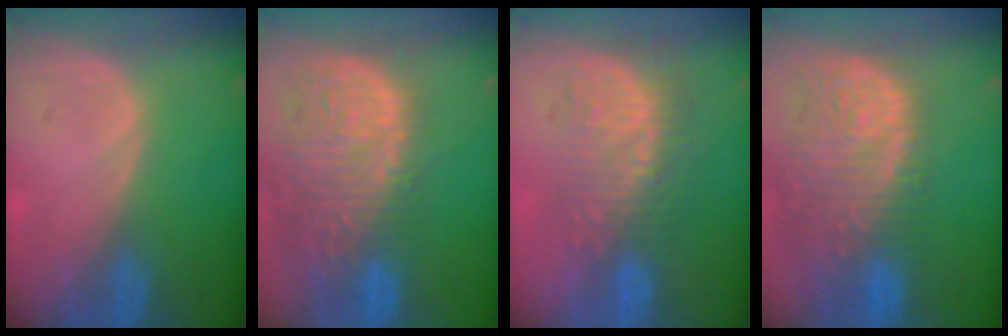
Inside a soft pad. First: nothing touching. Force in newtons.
{"total": 14.9, "press": 12.4, "slide": 8.4}
{"total": 9.0, "press": 8.4, "slide": 3.3}
{"total": 14.4, "press": 11.8, "slide": 8.2}